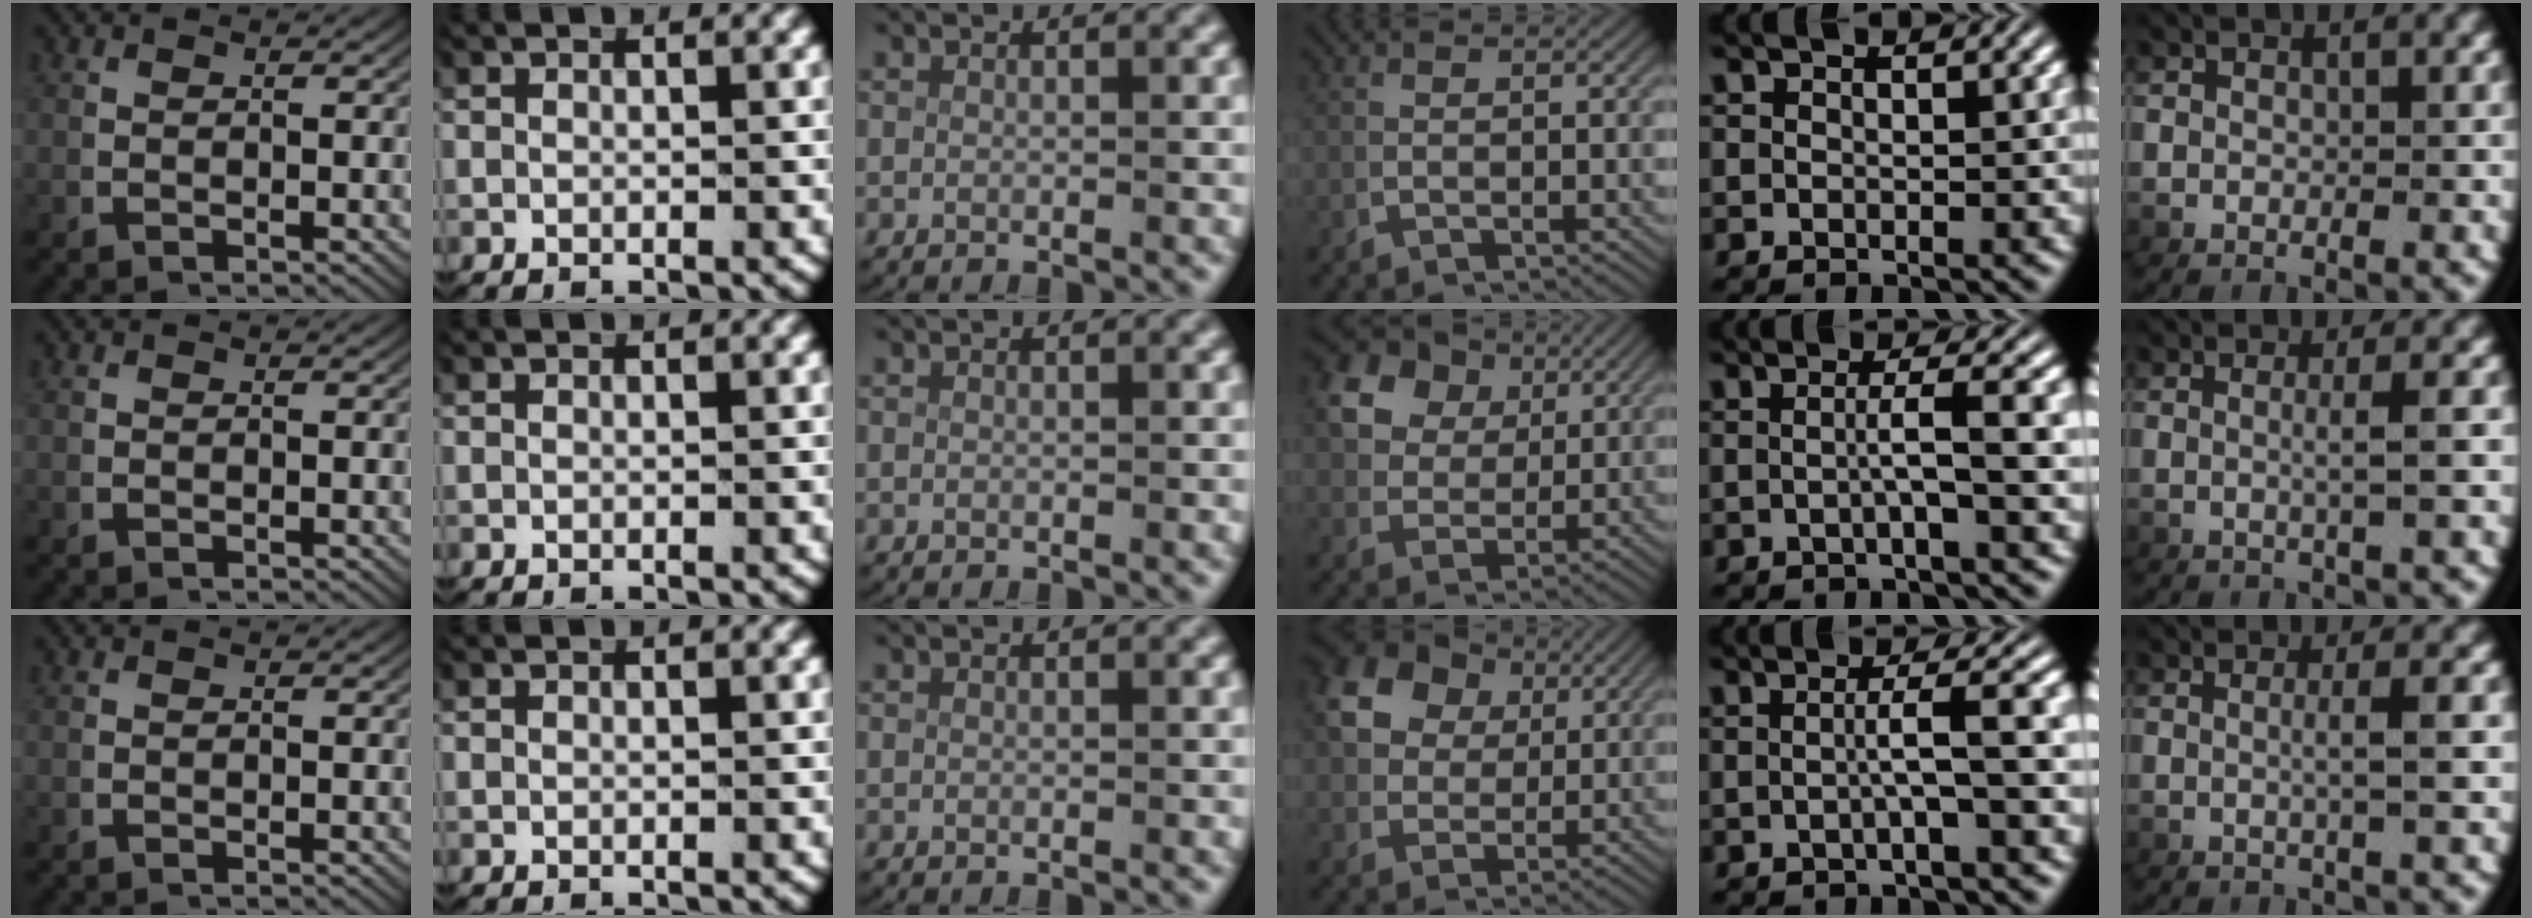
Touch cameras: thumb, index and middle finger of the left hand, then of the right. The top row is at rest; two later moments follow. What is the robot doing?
{"motion": "lift_and_place", "object": "card"}